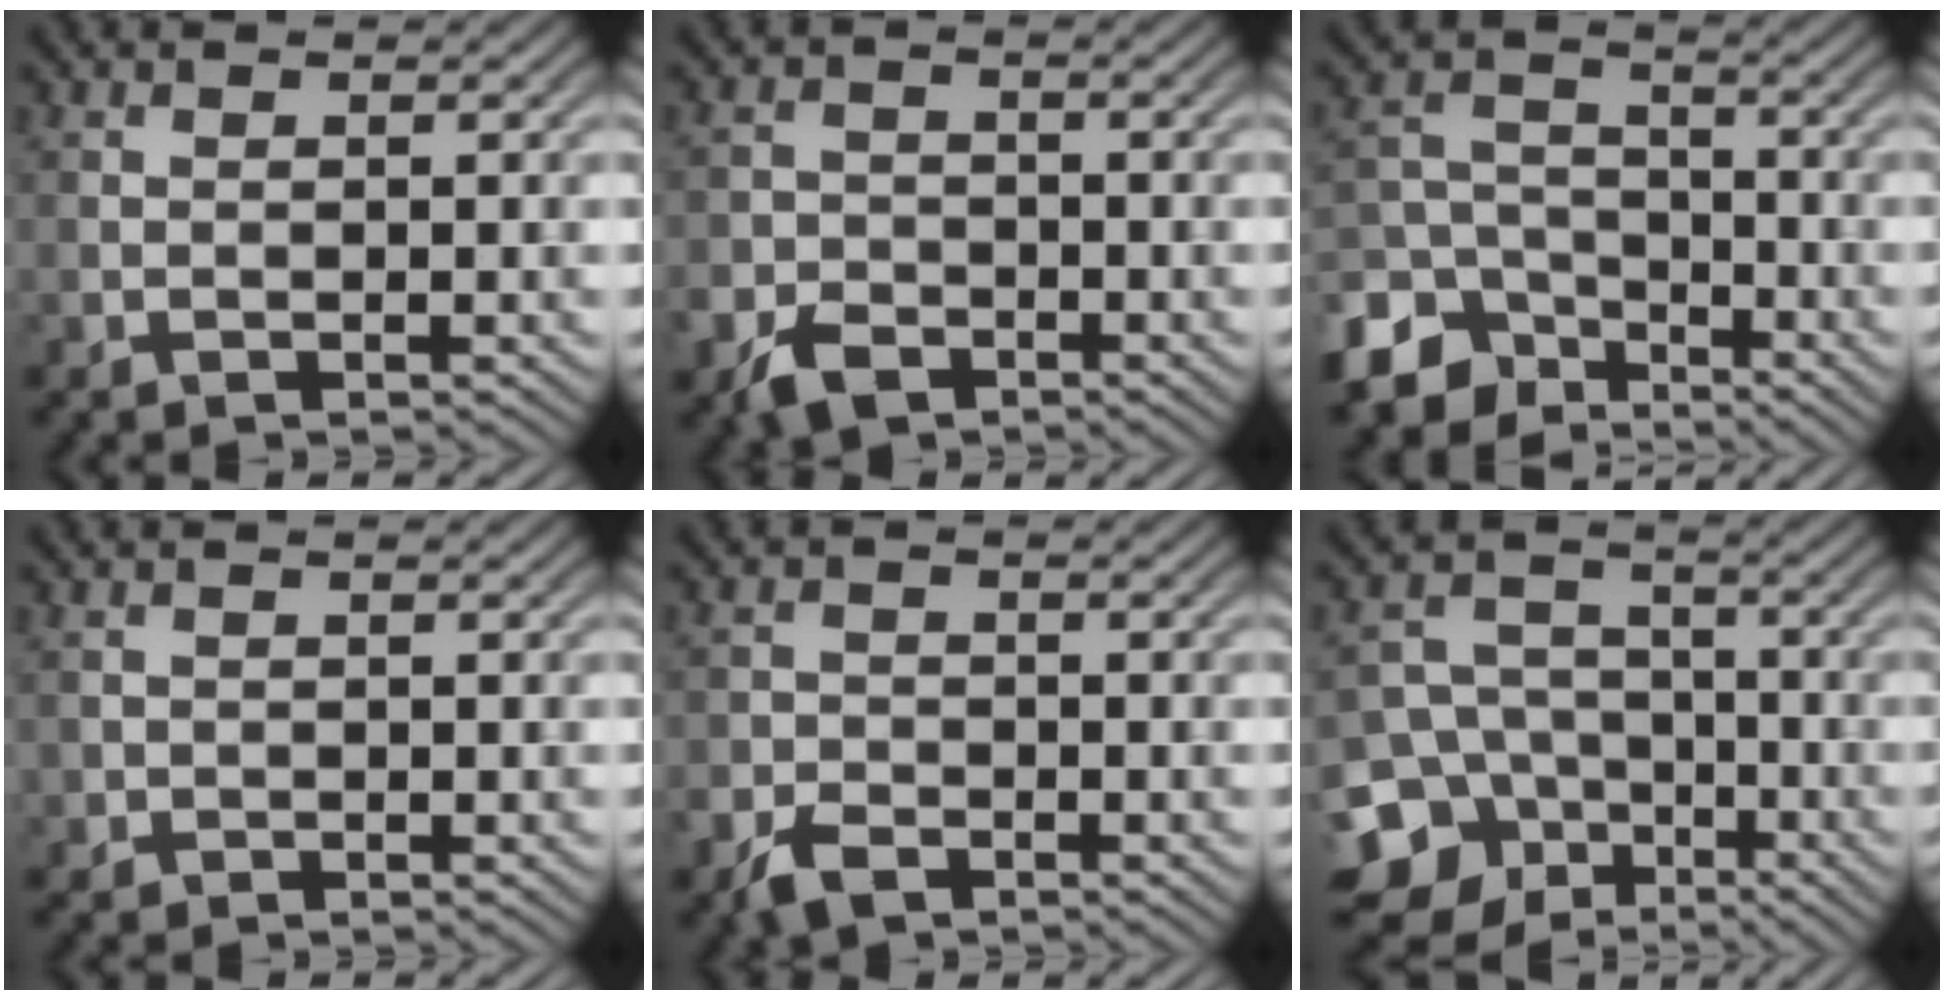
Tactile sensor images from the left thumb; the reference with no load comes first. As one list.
[{"total": 4.6, "force": [-2.9, 2.9, 1.9], "torque": [-0.043, -0.007, -0.062]}, {"total": 8.3, "force": [-5.7, 5.1, 3.2], "torque": [-0.075, -0.010, -0.128]}, {"total": 1.1, "force": [-0.3, 1.1, 0.1], "torque": [0.002, -0.006, -0.008]}, {"total": 3.7, "force": [-2.5, 2.2, 1.7], "torque": [-0.036, -0.008, -0.055]}, {"total": 12.6, "force": [-5.8, 10.5, 3.8], "torque": [-0.114, -0.029, -0.111]}]